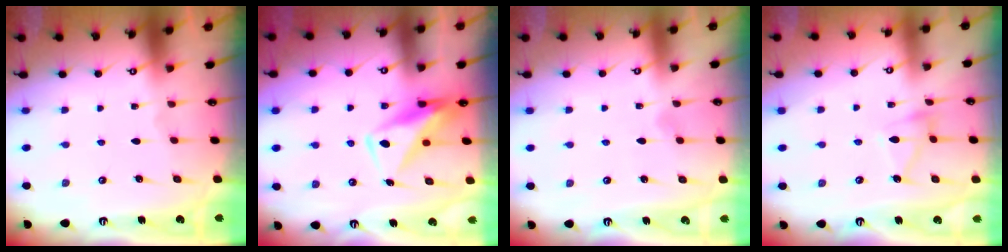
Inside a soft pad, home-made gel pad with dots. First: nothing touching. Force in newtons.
{"total": 10.2, "press": 10.1, "slide": 1.0}
{"total": 4.6, "press": 4.6, "slide": 0.2}
{"total": 8.2, "press": 8.1, "slide": 0.6}